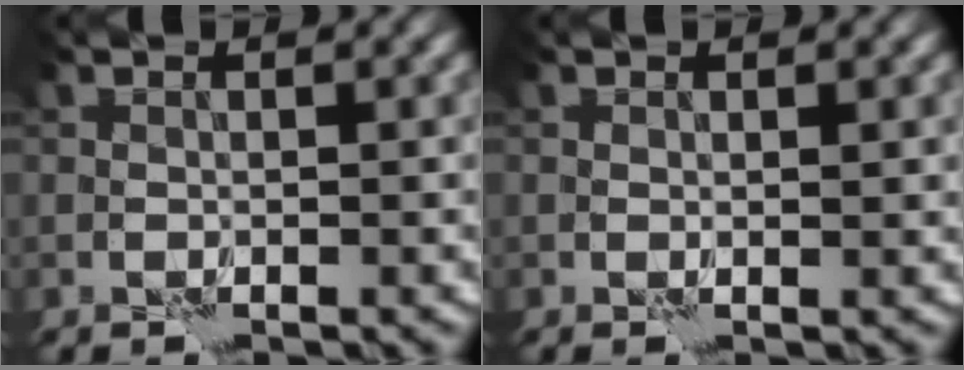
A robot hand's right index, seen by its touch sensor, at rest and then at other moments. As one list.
[{"total": 0.7, "force": [0.4, 0.2, 0.5], "torque": [-0.004, -0.005, 0.008]}]